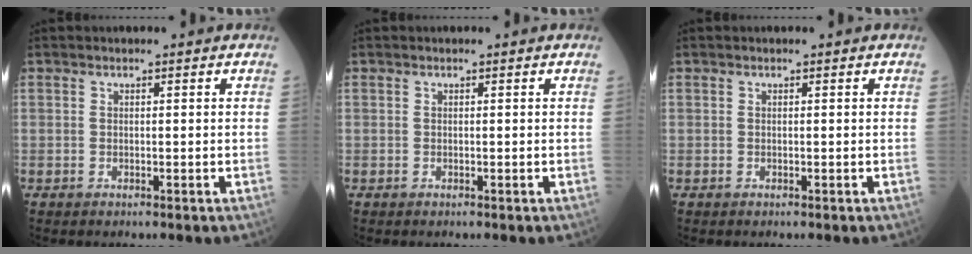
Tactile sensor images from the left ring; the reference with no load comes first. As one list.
[{"total": 0.0}, {"total": 0.0}]